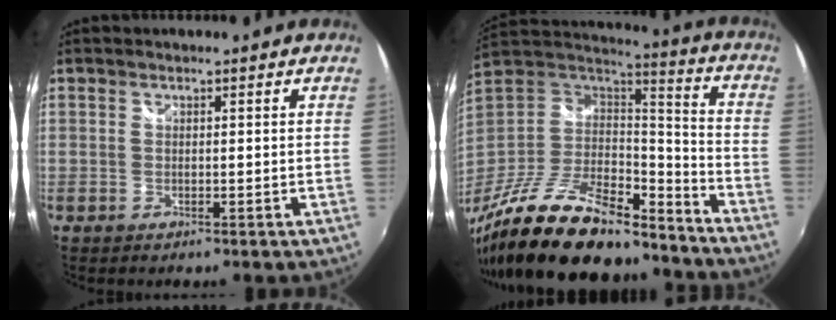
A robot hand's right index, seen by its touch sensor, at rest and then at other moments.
{"total": 30.7, "force": [-22.0, 11.6, 18.0], "torque": [-0.345, -0.023, -0.349]}